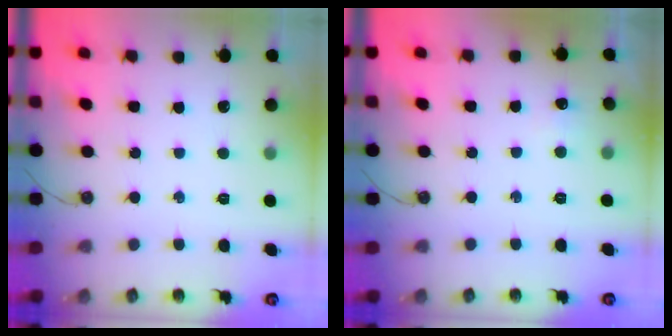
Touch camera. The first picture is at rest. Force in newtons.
{"total": 4.4, "press": 4.3, "slide": 0.6}